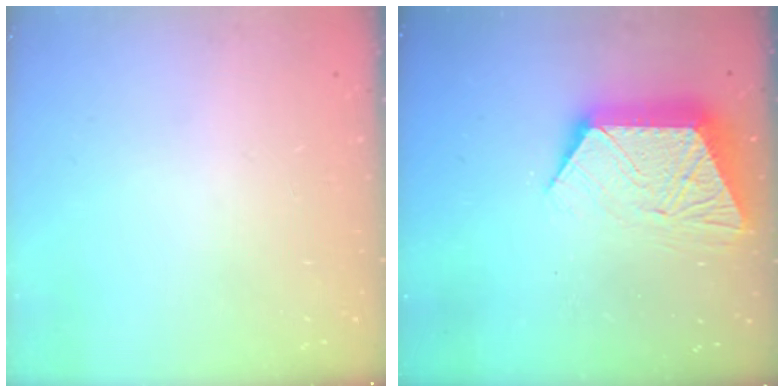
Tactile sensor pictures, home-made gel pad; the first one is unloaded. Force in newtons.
{"total": 13.4, "press": 13.3, "slide": 0.9}